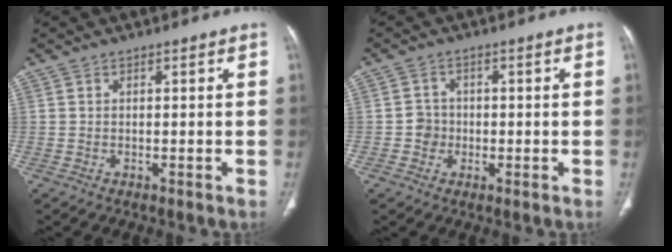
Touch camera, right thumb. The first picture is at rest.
{"total": 3.0, "force": [-0.6, 2.9, 0.8], "torque": [0.005, 0.009, -0.014]}